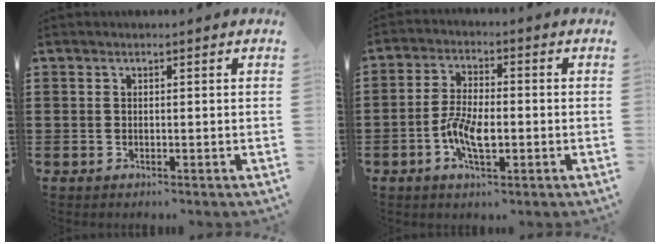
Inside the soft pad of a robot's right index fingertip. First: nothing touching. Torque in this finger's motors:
{"motor_torque": [1.49, 0.64, 0.65, 0.13]}